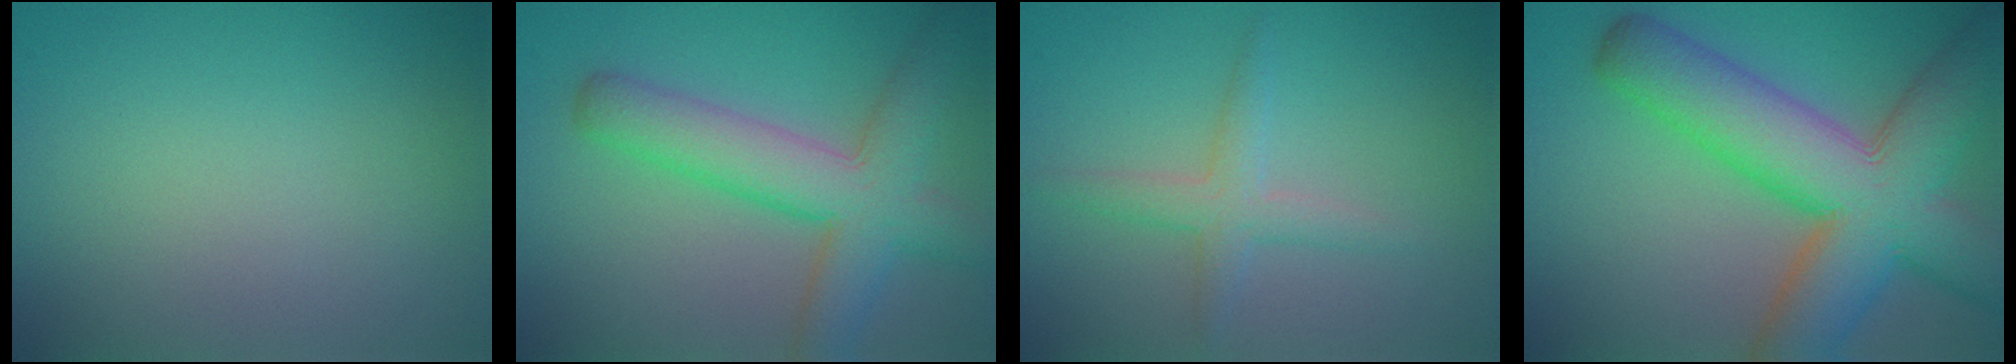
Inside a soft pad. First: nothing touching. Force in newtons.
{"total": 7.0, "press": 7.0, "slide": 0.3}
{"total": 2.4, "press": 2.4, "slide": 0.0}
{"total": 12.5, "press": 12.4, "slide": 0.5}